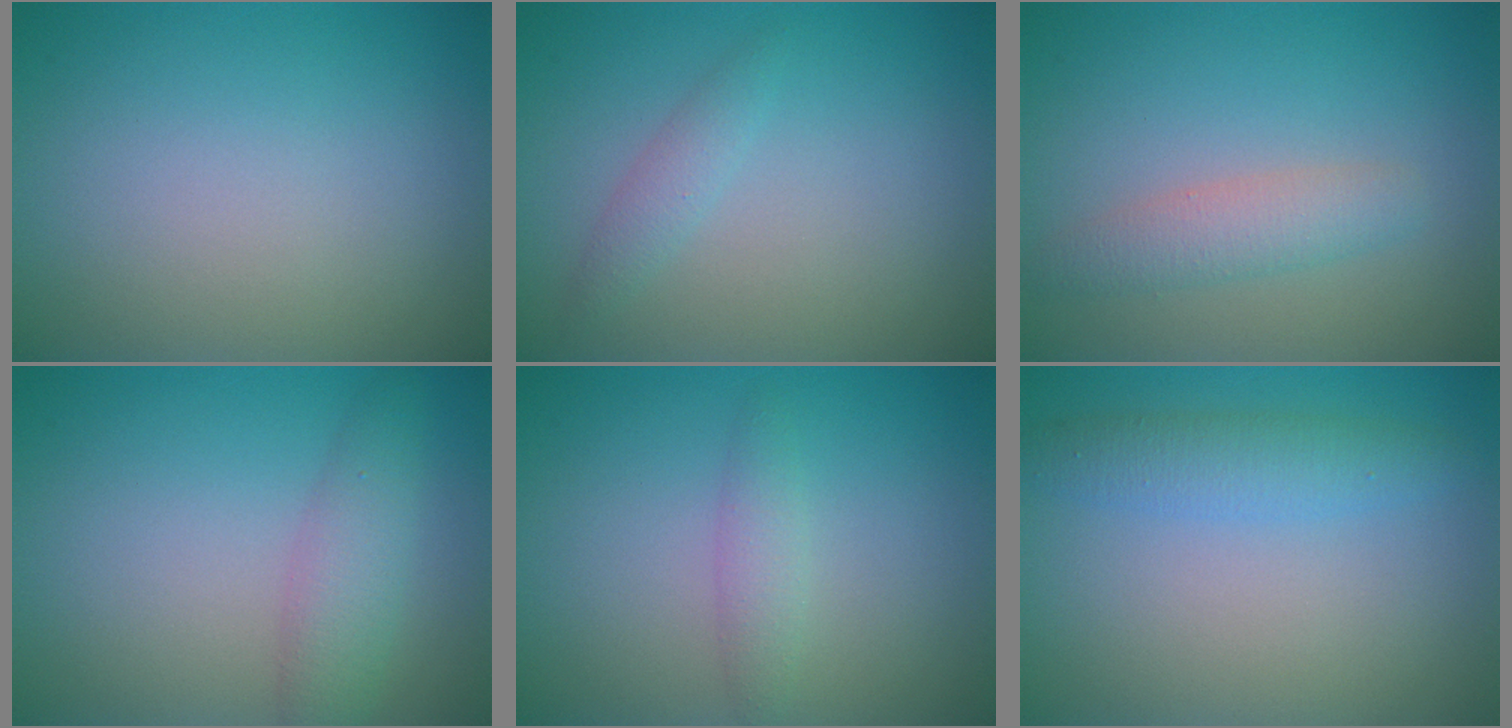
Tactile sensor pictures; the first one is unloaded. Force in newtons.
{"total": 1.3, "press": 1.3, "slide": 0.0}
{"total": 2.5, "press": 2.5, "slide": 0.1}
{"total": 2.9, "press": 2.9, "slide": 0.1}
{"total": 1.5, "press": 1.5, "slide": 0.0}
{"total": 2.8, "press": 2.8, "slide": 0.0}